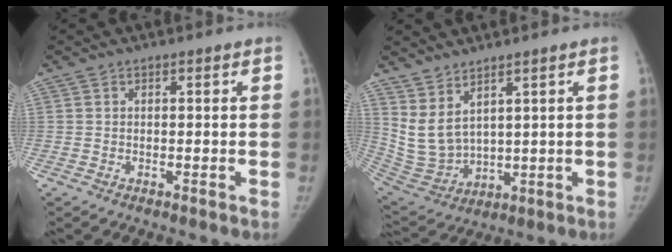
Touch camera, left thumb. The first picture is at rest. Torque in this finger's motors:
{"motor_torque": [-0.04, 0.43, -0.05, -0.10, 0.05]}